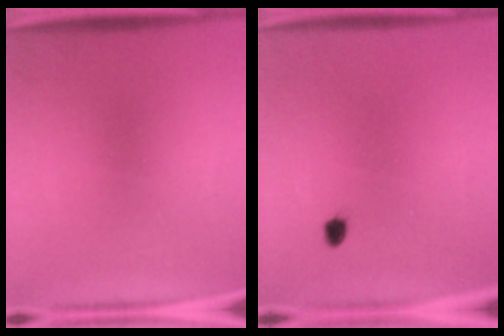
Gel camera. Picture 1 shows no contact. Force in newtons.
{"total": 1.2}